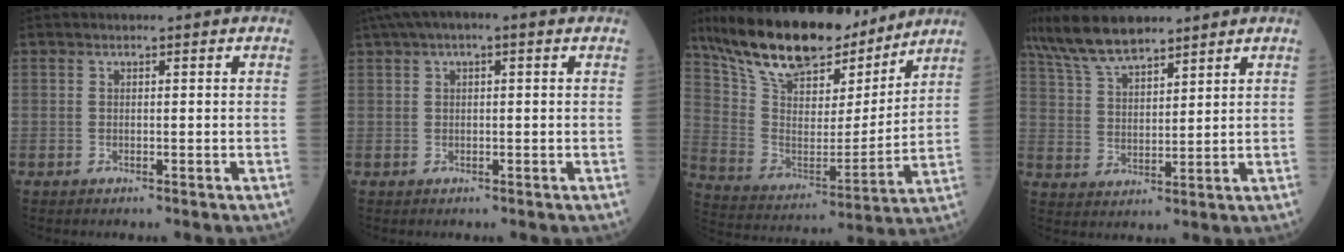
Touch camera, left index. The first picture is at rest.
{"total": 6.4, "force": [3.7, 1.7, 4.9], "torque": [-0.089, 0.040, 0.059]}
{"total": 21.4, "force": [17.4, 7.0, 10.4], "torque": [-0.190, 0.002, 0.299]}
{"total": 10.5, "force": [8.6, 2.6, 5.4], "torque": [-0.113, 0.014, 0.164]}